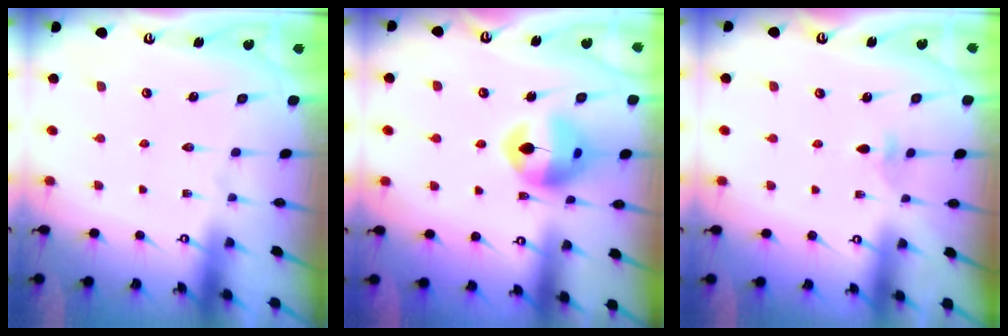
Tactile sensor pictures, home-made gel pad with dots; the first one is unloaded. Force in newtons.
{"total": 14.8, "press": 14.7, "slide": 1.7}
{"total": 2.8, "press": 2.7, "slide": 0.8}